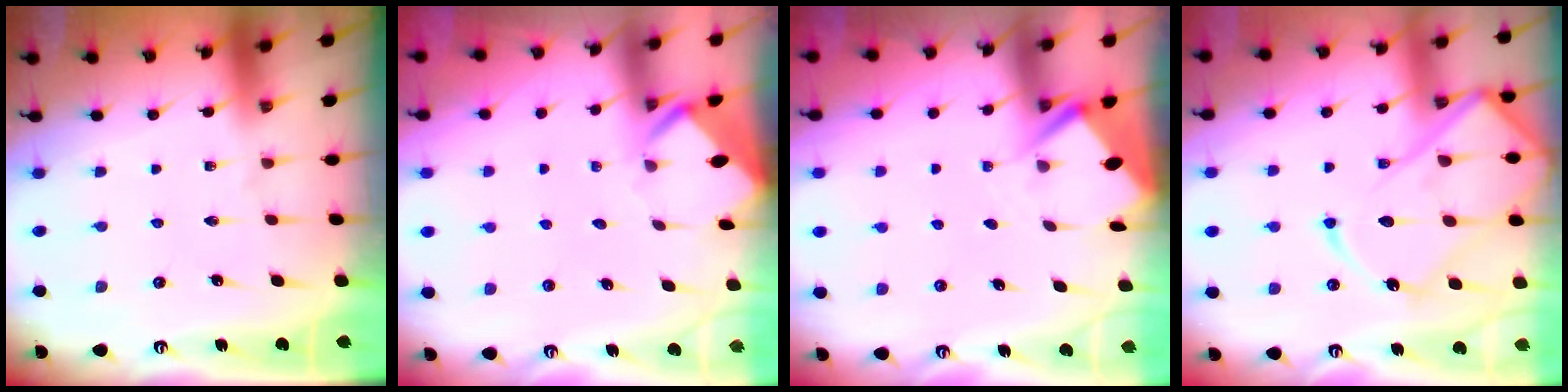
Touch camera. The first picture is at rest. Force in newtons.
{"total": 3.4, "press": 3.4, "slide": 0.2}
{"total": 2.9, "press": 2.9, "slide": 0.4}
{"total": 18.8, "press": 18.7, "slide": 1.7}